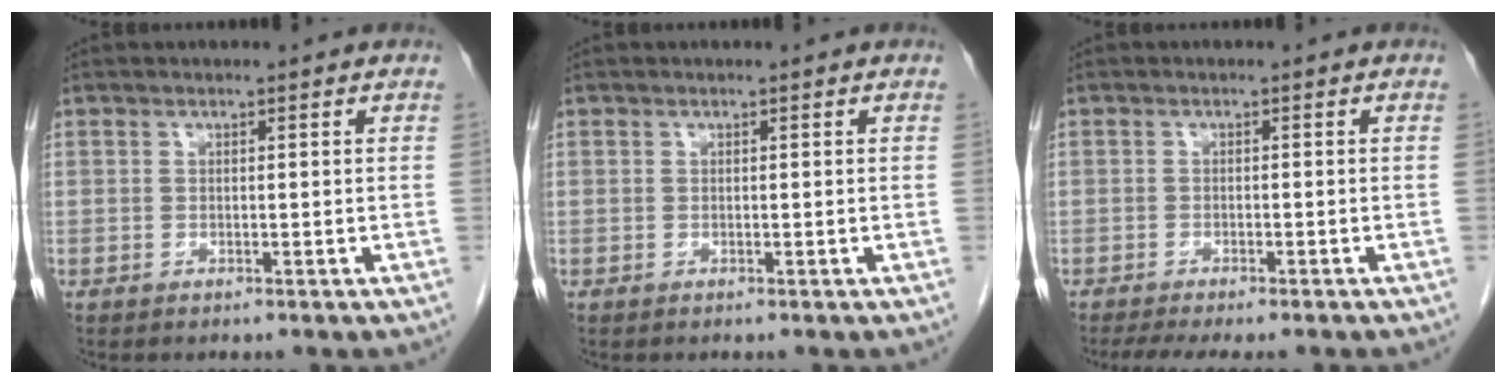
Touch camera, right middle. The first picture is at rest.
{"total": 0.0}
{"total": 8.2, "force": [-6.9, 1.4, 4.4], "torque": [-0.059, -0.009, -0.099]}